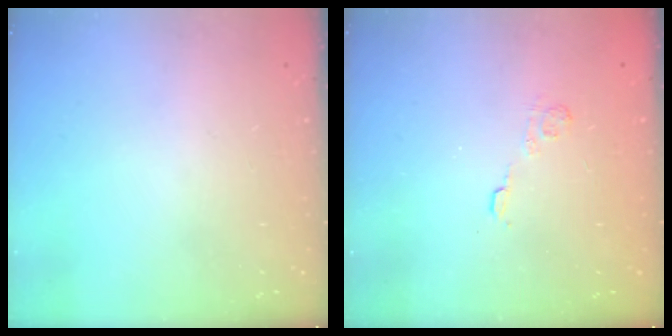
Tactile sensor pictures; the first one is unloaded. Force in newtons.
{"total": 2.9, "press": 2.5, "slide": 1.6}